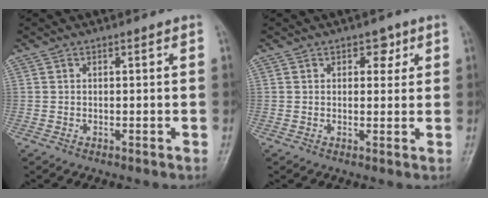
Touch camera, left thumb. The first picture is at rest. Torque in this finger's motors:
{"motor_torque": [-0.11, -0.10, 0.02, 0.00, -0.05]}